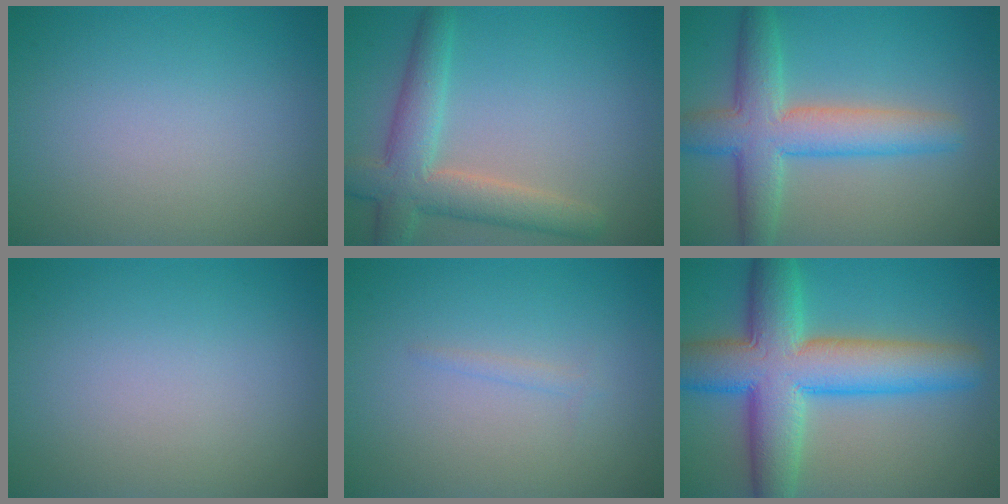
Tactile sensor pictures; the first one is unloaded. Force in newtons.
{"total": 5.5, "press": 5.5, "slide": 0.3}
{"total": 6.6, "press": 6.6, "slide": 0.3}
{"total": 0.0}
{"total": 0.7, "press": 0.7, "slide": 0.1}
{"total": 10.5, "press": 10.5, "slide": 0.3}